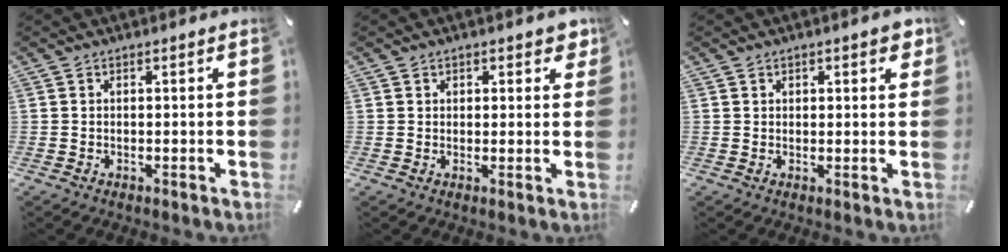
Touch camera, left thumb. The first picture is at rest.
{"total": 2.7, "force": [1.6, 1.9, 1.0], "torque": [0.009, -0.007, 0.021]}
{"total": 2.3, "force": [1.4, 1.4, 1.1], "torque": [-0.007, -0.002, 0.021]}